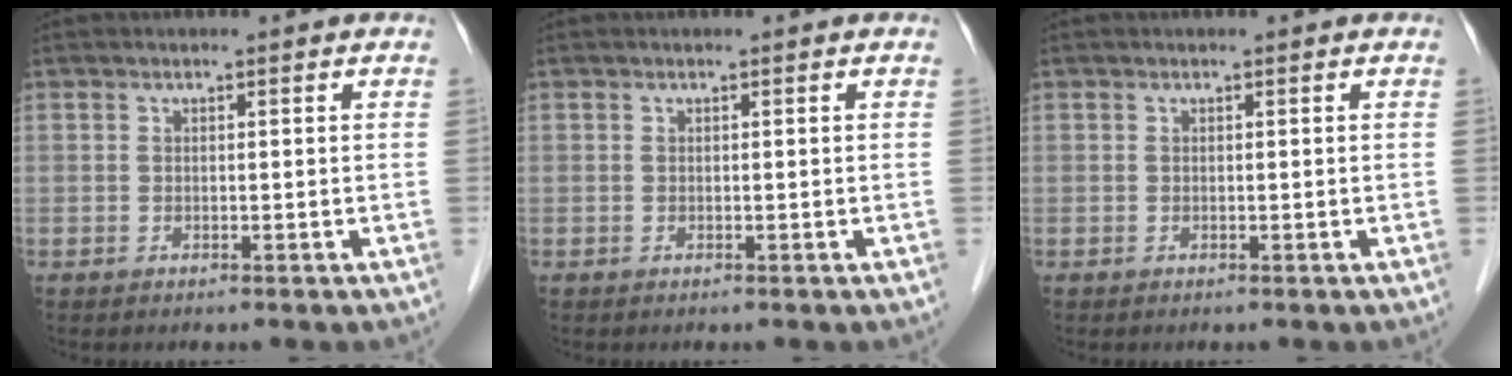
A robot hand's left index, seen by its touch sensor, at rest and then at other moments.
{"total": 0.0}
{"total": 0.0}